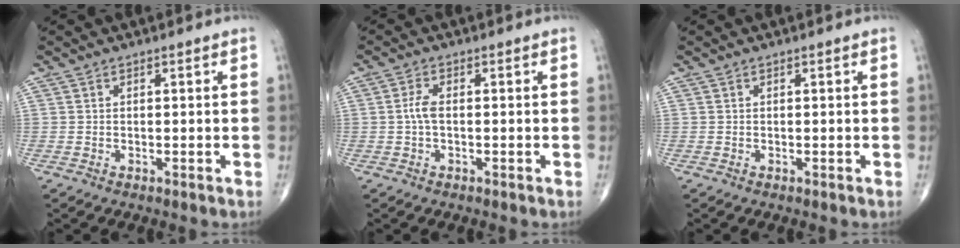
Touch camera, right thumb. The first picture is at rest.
{"total": 2.6, "force": [-0.2, 1.1, 2.4], "torque": [-0.055, 0.003, -0.008]}
{"total": 0.0}